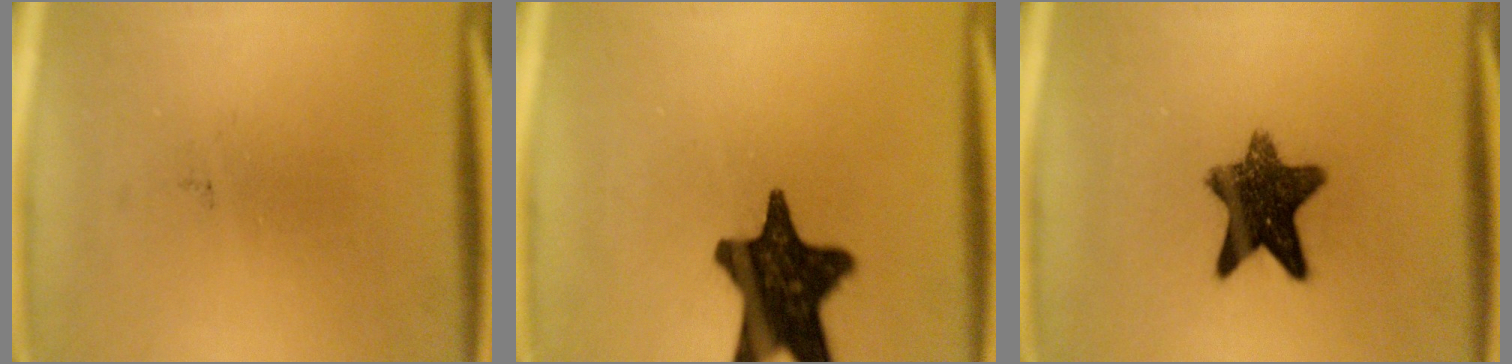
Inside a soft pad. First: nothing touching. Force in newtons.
{"total": 16.5}
{"total": 10.7}